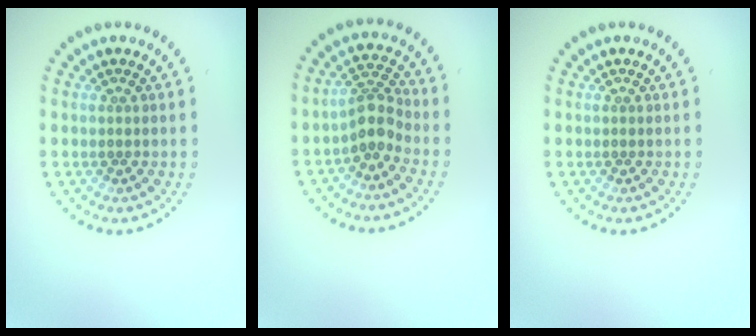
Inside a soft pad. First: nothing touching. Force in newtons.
{"total": 2.8, "press": 2.2, "slide": 1.7}
{"total": 0.0}